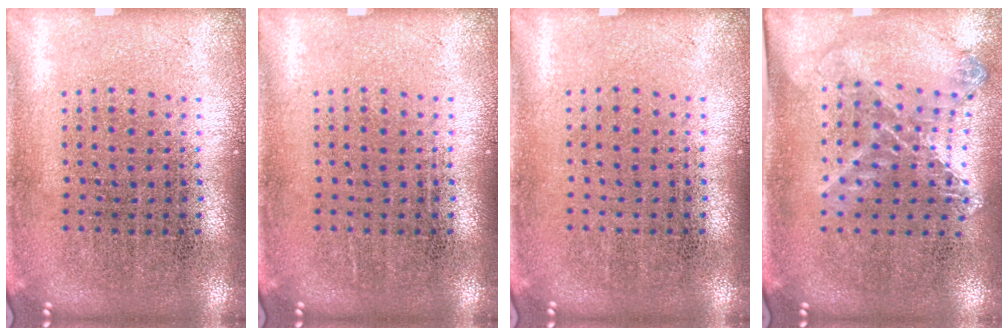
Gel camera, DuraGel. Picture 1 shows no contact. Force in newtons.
{"total": 0.0}
{"total": 0.0}
{"total": 1.1, "press": 1.1, "slide": 0.3}